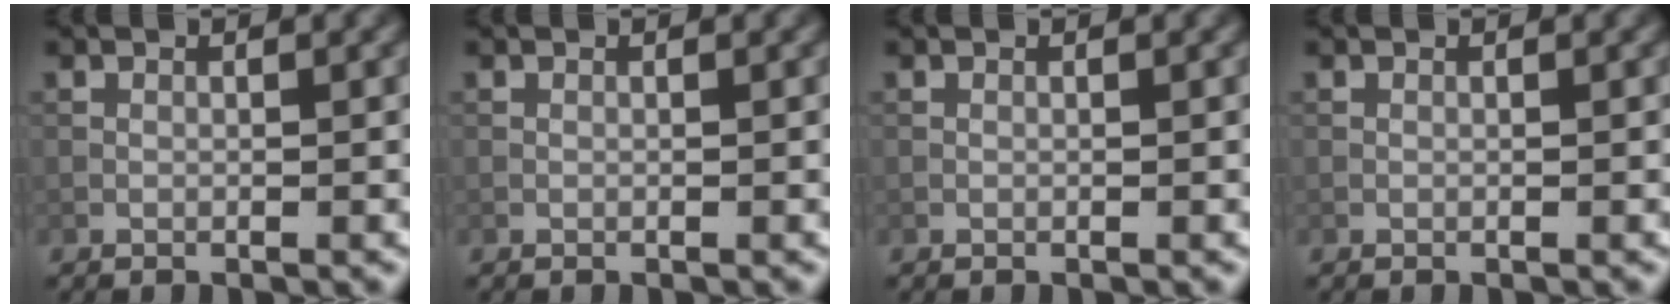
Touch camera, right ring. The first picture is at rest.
{"total": 0.0}
{"total": 0.0}
{"total": 0.0}